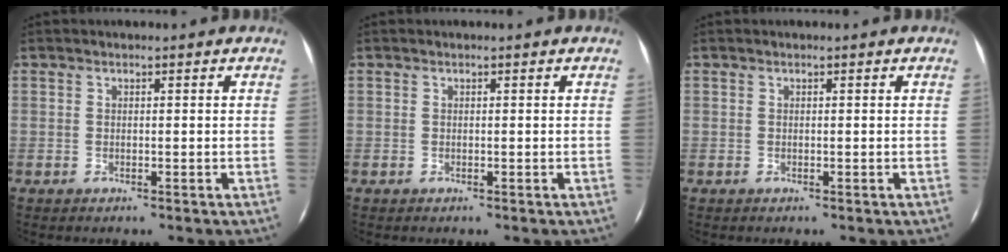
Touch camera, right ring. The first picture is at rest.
{"total": 0.0}
{"total": 0.0}